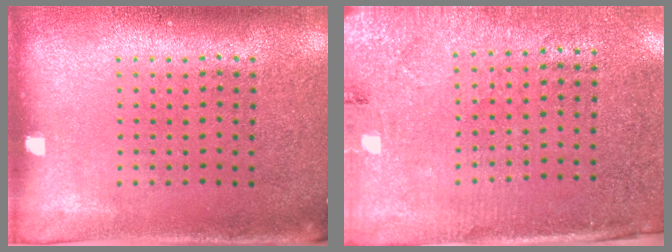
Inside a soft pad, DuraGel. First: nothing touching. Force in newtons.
{"total": 2.7, "press": 2.4, "slide": 1.3}